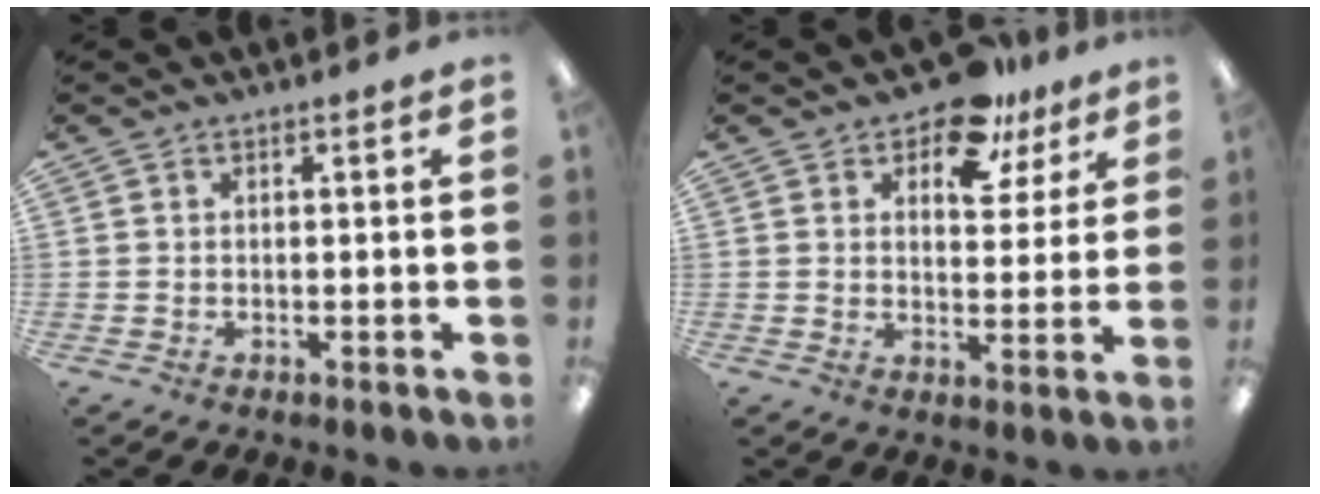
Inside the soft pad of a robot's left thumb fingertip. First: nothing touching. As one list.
[{"total": 12.1, "force": [8.1, 6.1, 6.5], "torque": [-0.086, -0.039, 0.142]}]